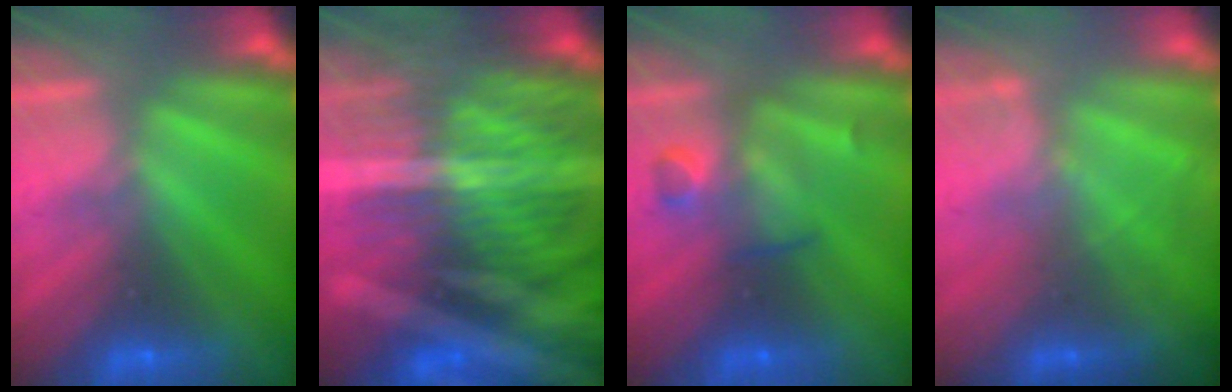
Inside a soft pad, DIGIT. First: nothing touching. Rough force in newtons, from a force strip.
{"total": 8.4}
{"total": 3.1}
{"total": 1.9}